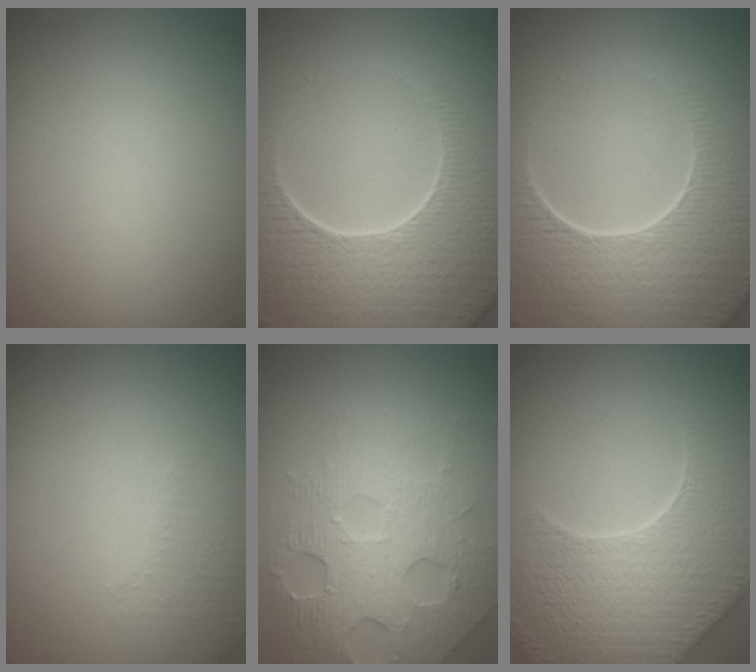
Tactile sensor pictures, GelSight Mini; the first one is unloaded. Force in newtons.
{"total": 8.6, "press": 6.4, "slide": 5.7}
{"total": 8.6, "press": 6.4, "slide": 5.7}
{"total": 1.6, "press": 1.6, "slide": 0.4}
{"total": 6.8, "press": 4.9, "slide": 4.7}
{"total": 8.6, "press": 6.3, "slide": 5.9}